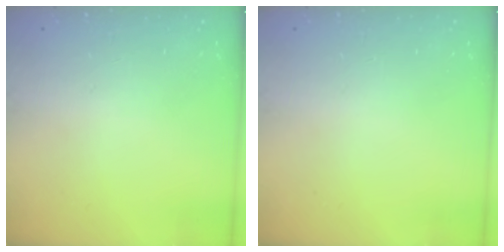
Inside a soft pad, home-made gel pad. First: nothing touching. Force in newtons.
{"total": 0.0}